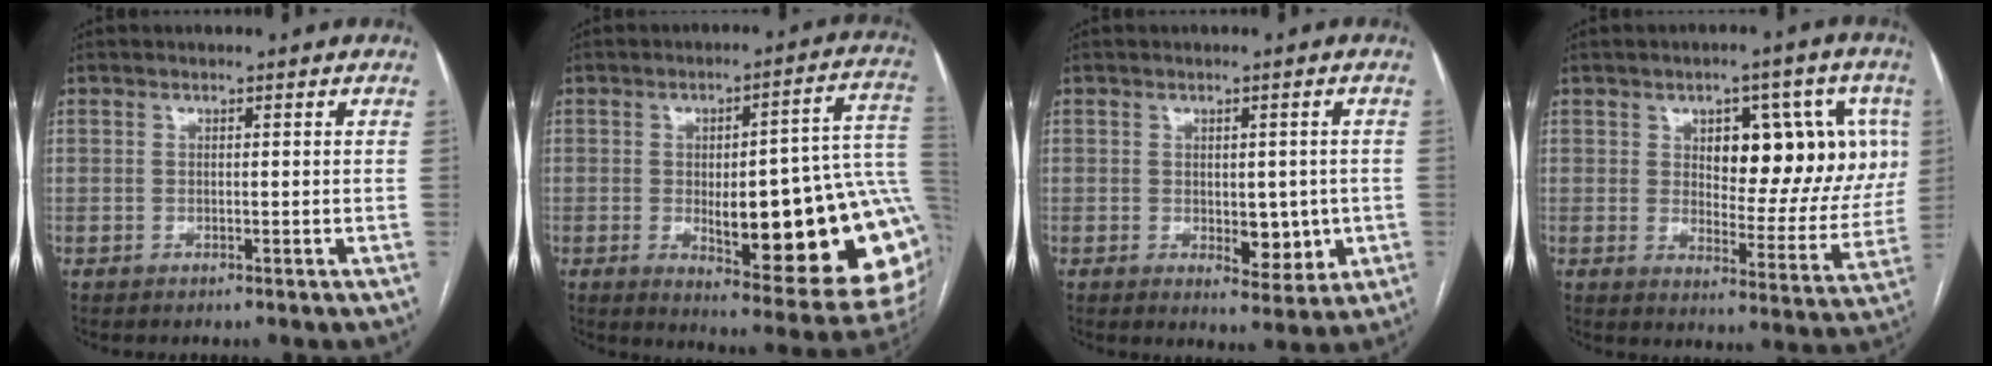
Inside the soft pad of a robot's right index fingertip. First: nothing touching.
{"total": 25.4, "force": [-2.5, 6.0, 24.5], "torque": [-0.216, 0.020, -0.014]}
{"total": 5.6, "force": [-0.7, 3.0, 4.7], "torque": [-0.054, -0.003, 0.003]}
{"total": 15.1, "force": [4.4, 6.9, 12.7], "torque": [-0.150, 0.020, 0.066]}